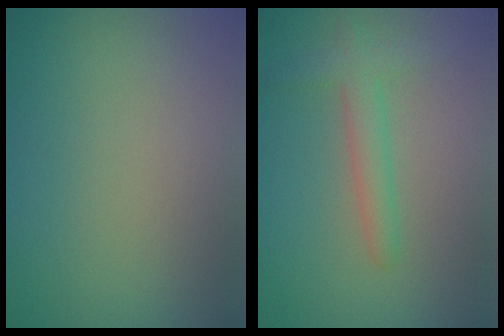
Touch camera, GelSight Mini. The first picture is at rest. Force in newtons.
{"total": 2.6, "press": 2.6, "slide": 0.1}